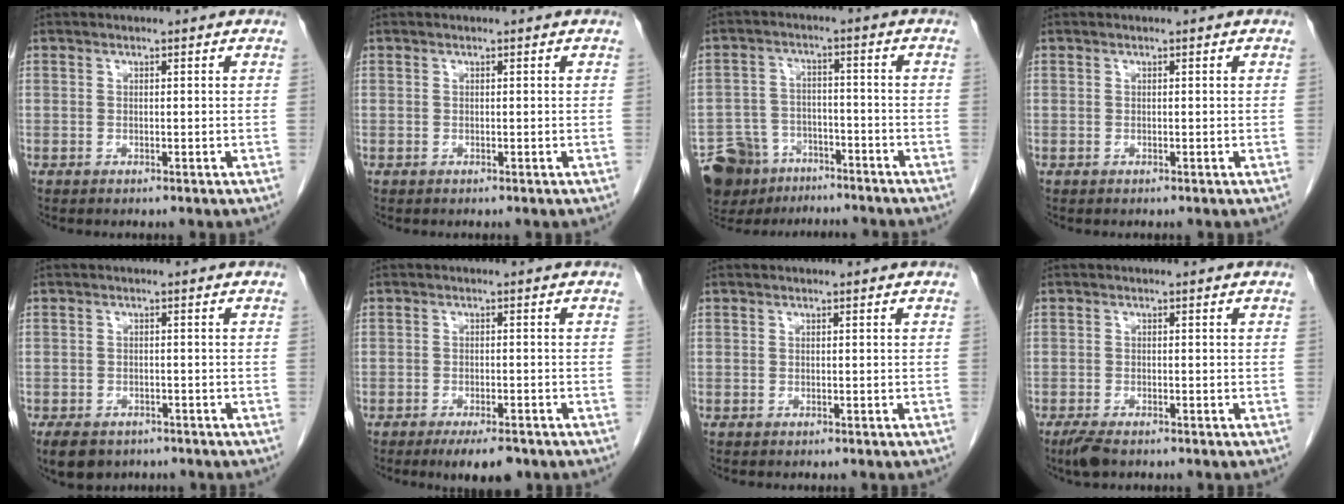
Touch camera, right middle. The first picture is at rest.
{"total": 0.0}
{"total": 10.3, "force": [-8.1, 6.1, 2.0], "torque": [-0.048, 0.022, -0.130]}
{"total": 0.0}
{"total": 7.3, "force": [-5.1, 4.3, 3.0], "torque": [-0.054, -0.005, -0.072]}
{"total": 5.4, "force": [-3.9, 1.4, 3.5], "torque": [-0.048, -0.006, -0.056]}
{"total": 0.0}
{"total": 2.8, "force": [-2.1, 0.8, 1.7], "torque": [-0.039, -0.007, -0.035]}